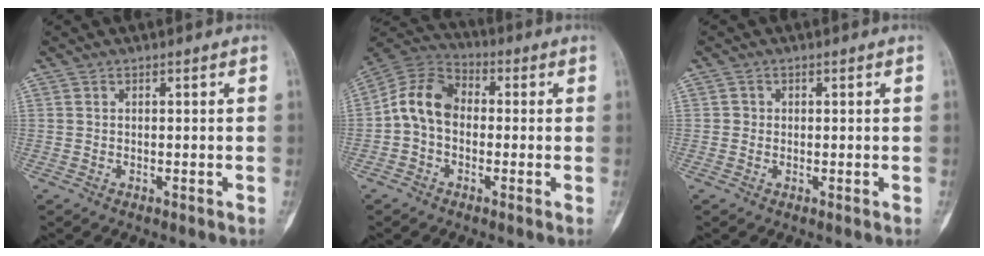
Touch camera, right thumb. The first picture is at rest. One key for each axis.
{"total": 10.1, "fx": -0.7, "fy": 7.5, "fz": 6.8, "tx": -0.114, "ty": 0.031, "tz": -0.030}
{"total": 0.9, "fx": 0.0, "fy": 0.9, "fz": 0.1, "tx": 0.004, "ty": 0.003, "tz": 0.000}